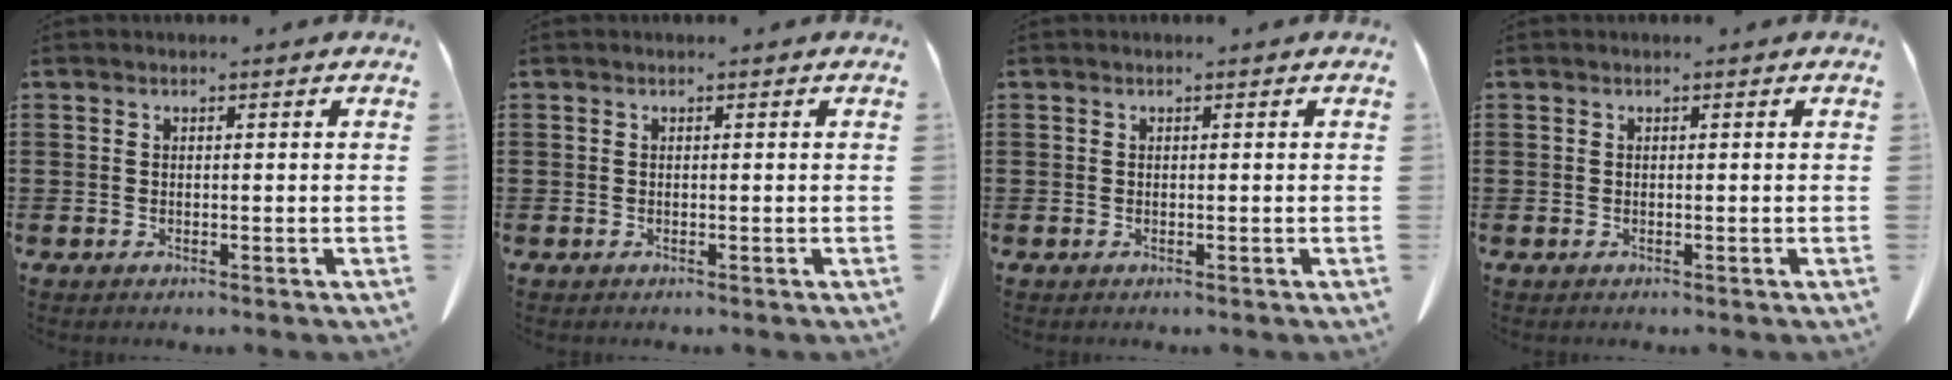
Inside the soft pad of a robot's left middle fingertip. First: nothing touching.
{"total": 0.0}
{"total": 0.0}
{"total": 0.0}